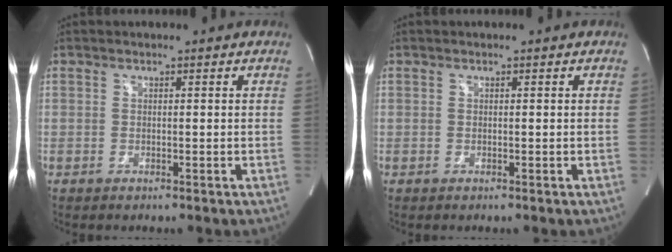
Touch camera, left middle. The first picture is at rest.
{"total": 0.0}